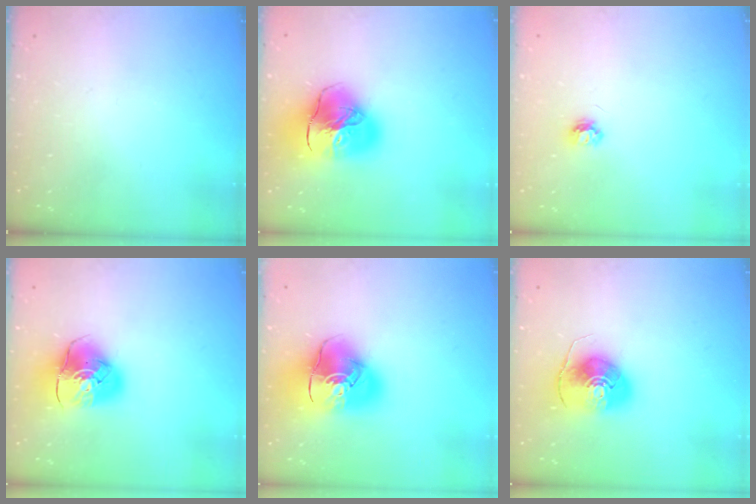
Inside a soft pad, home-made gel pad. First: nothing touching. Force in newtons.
{"total": 20.3, "press": 20.2, "slide": 2.2}
{"total": 3.8, "press": 3.8, "slide": 0.5}
{"total": 10.6, "press": 10.5, "slide": 1.2}
{"total": 18.1, "press": 17.9, "slide": 2.7}
{"total": 10.0, "press": 9.9, "slide": 1.4}